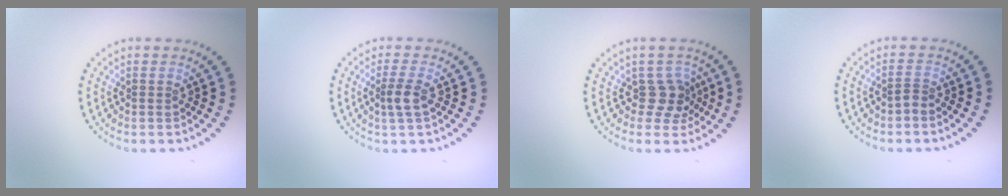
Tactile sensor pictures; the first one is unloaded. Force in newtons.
{"total": 1.9, "press": 1.6, "slide": 1.0}
{"total": 2.4, "press": 1.9, "slide": 1.6}
{"total": 0.7, "press": 0.3, "slide": 0.7}